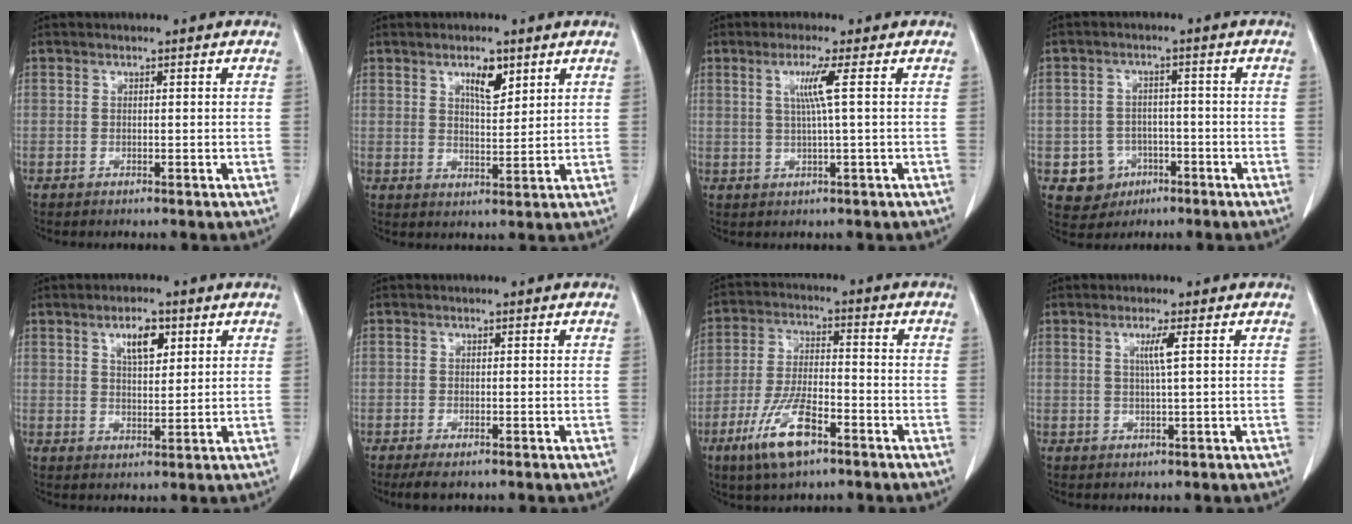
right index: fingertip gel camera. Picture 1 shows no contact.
{"total": 4.8, "force": [2.7, 1.6, 3.5], "torque": [-0.061, -0.001, 0.048]}
{"total": 4.1, "force": [1.1, -1.1, 3.9], "torque": [-0.080, -0.001, 0.021]}
{"total": 5.7, "force": [-2.2, 5.2, 0.9], "torque": [-0.011, 0.011, -0.026]}
{"total": 5.2, "force": [2.5, 2.0, 4.1], "torque": [-0.071, 0.001, 0.044]}
{"total": 2.3, "force": [-1.4, 0.7, 1.6], "torque": [-0.028, -0.005, -0.020]}
{"total": 10.2, "force": [-5.6, 2.8, 8.0], "torque": [-0.164, -0.011, -0.103]}
{"total": 2.8, "force": [0.8, -0.5, 2.6], "torque": [-0.052, -0.002, 0.014]}